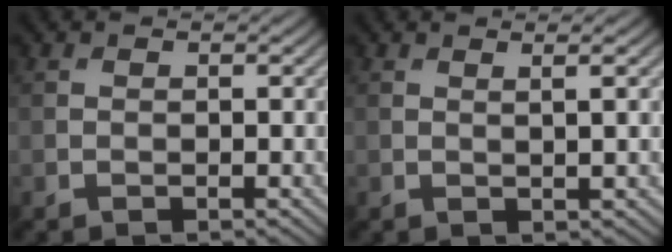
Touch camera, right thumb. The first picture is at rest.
{"total": 3.0, "force": [0.9, 0.6, 2.8], "torque": [-0.039, 0.014, 0.014]}